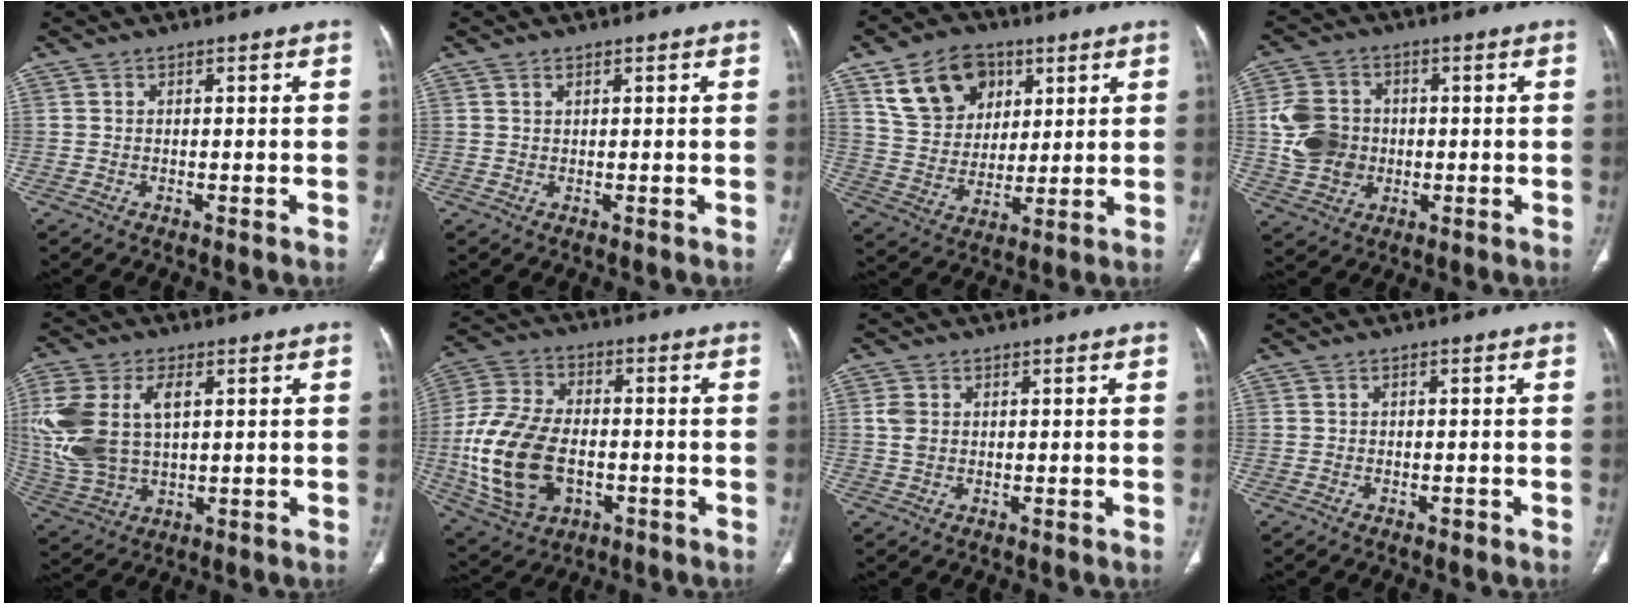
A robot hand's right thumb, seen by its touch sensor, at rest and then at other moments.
{"total": 0.6, "force": [0.4, 0.2, 0.3], "torque": [-0.006, 0.000, 0.009]}
{"total": 14.5, "force": [6.8, 10.8, 6.8], "torque": [-0.087, -0.015, 0.129]}
{"total": 10.1, "force": [-0.2, 8.7, 5.1], "torque": [-0.081, 0.009, -0.001]}
{"total": 16.6, "force": [3.1, 10.0, 12.8], "torque": [-0.293, 0.004, 0.069]}
{"total": 18.8, "force": [-3.2, 12.2, 14.0], "torque": [-0.282, 0.009, -0.047]}
{"total": 2.5, "force": [0.4, 2.0, 1.6], "torque": [-0.031, 0.002, 0.011]}
{"total": 0.7, "force": [-0.5, 0.4, 0.2], "torque": [-0.001, 0.000, -0.011]}